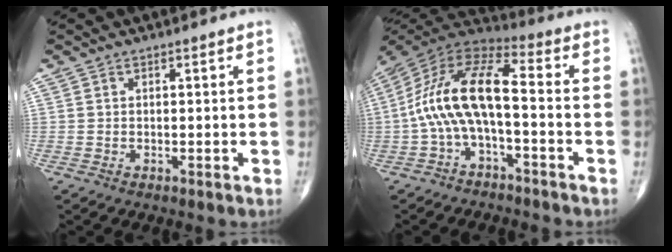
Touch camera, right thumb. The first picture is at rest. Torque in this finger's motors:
{"motor_torque": [0.43, 0.42, 1.53, -0.71, 0.62]}